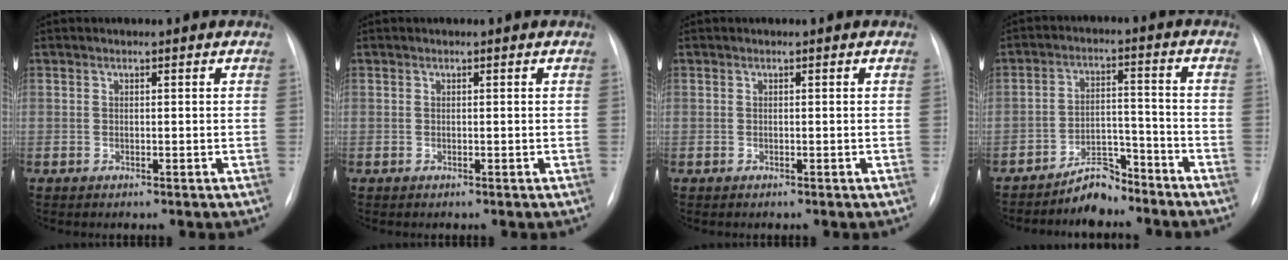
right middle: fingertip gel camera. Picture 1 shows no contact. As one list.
[{"total": 0.0}, {"total": 0.0}, {"total": 5.6, "force": [-5.1, 1.7, 1.4], "torque": [-0.022, 0.006, -0.087]}]